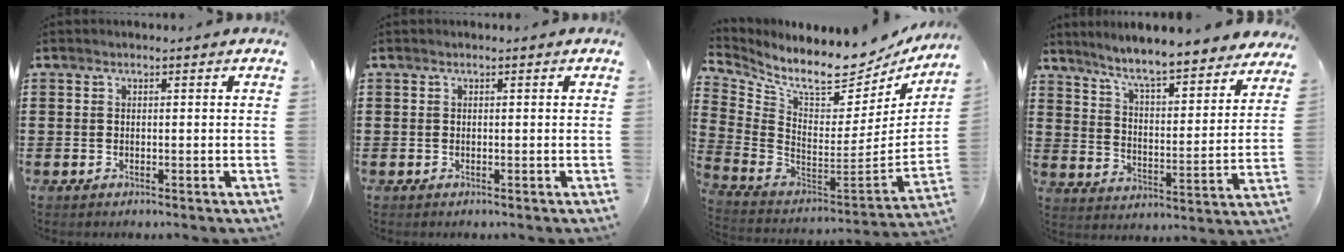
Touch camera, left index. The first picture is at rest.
{"total": 0.0}
{"total": 8.5, "force": [7.6, 1.2, 3.5], "torque": [-0.093, -0.082, 0.123]}
{"total": 6.9, "force": [6.3, -0.1, 2.9], "torque": [-0.083, -0.047, 0.103]}